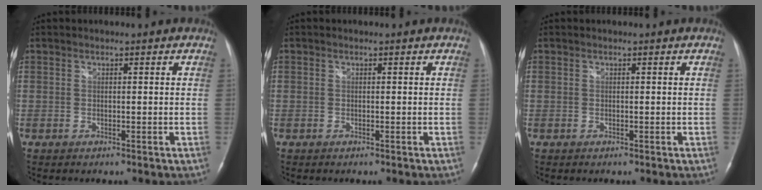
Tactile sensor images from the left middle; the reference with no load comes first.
{"total": 0.0}
{"total": 0.0}